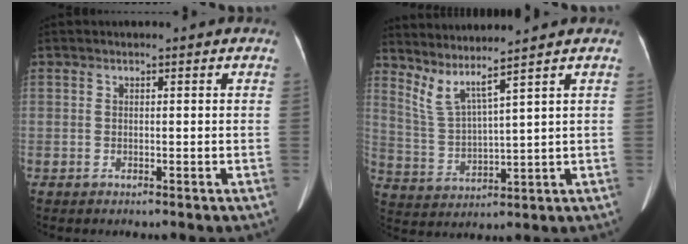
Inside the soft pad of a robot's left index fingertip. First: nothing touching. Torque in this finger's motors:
{"motor_torque": [-0.28, -0.45, 0.02, 0.01]}